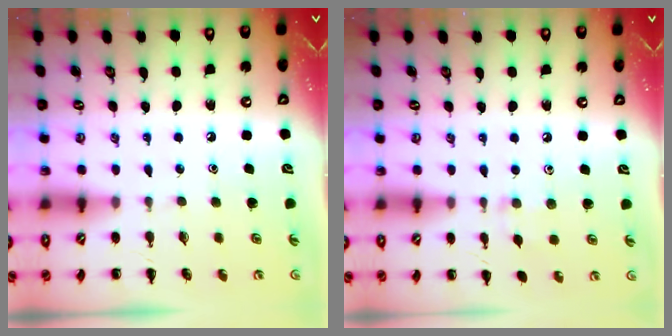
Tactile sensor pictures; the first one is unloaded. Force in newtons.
{"total": 4.6, "press": 4.2, "slide": 1.9}